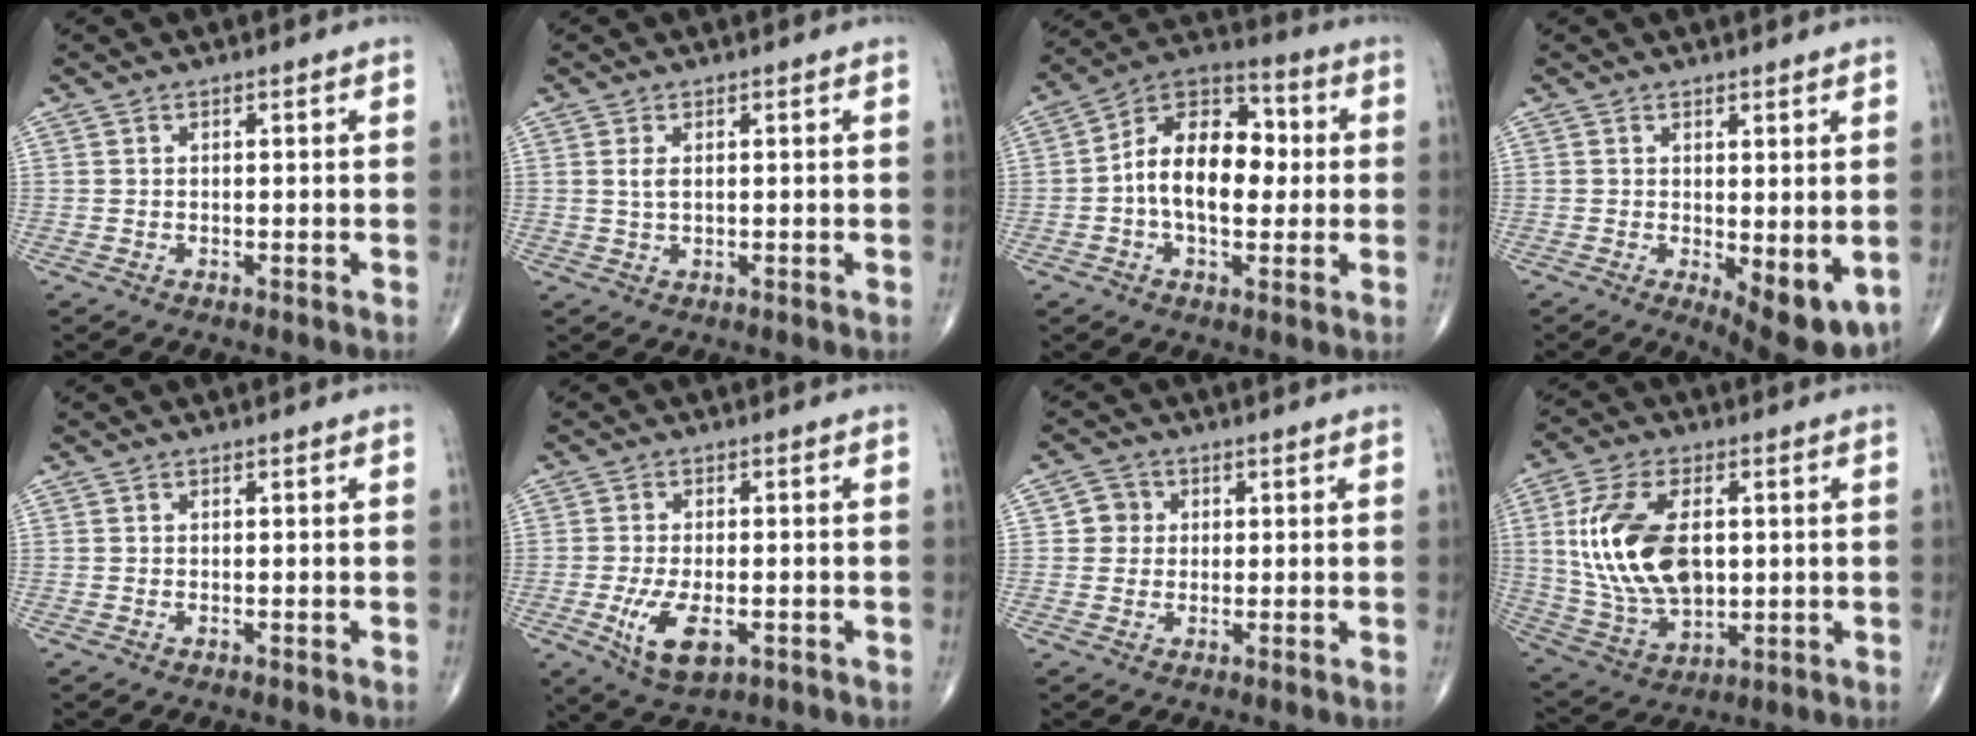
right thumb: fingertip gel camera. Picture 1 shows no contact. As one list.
[{"total": 2.0, "force": [0.5, 0.9, 1.6], "torque": [-0.036, 0.001, 0.015]}, {"total": 15.2, "force": [-0.1, 9.3, 12.1], "torque": [-0.174, 0.034, -0.012]}, {"total": 8.6, "force": [-1.5, 3.4, 7.8], "torque": [-0.094, -0.022, -0.009]}, {"total": 0.0}, {"total": 8.2, "force": [-2.5, 3.9, 6.7], "torque": [-0.126, -0.007, -0.035]}, {"total": 3.6, "force": [0.6, 3.5, 0.7], "torque": [0.014, 0.004, 0.003]}, {"total": 18.3, "force": [2.3, 10.6, 14.7], "torque": [-0.283, -0.008, 0.053]}]